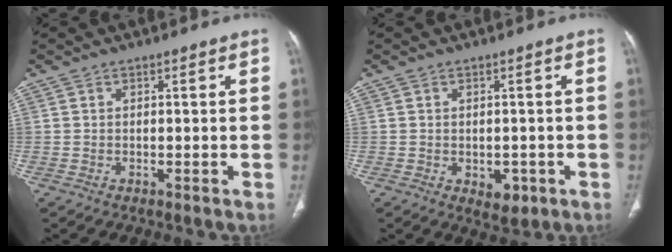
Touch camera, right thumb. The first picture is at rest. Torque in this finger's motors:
{"motor_torque": [-0.53, -0.06, -0.50, 0.10, 0.02]}